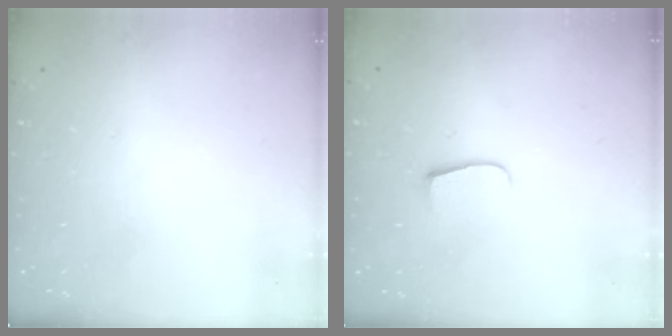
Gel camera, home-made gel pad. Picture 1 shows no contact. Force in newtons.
{"total": 6.0, "press": 5.9, "slide": 0.7}